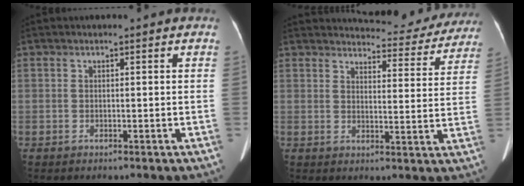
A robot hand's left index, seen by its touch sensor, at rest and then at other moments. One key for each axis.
{"total": 14.9, "fx": 14.2, "fy": 3.3, "fz": 2.7, "tx": -0.007, "ty": -0.032, "tz": 0.150}